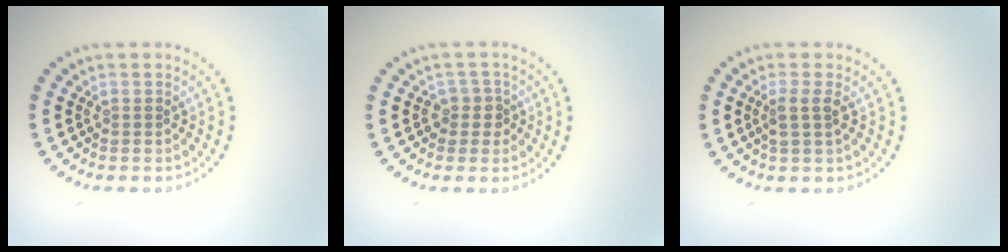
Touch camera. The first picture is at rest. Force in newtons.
{"total": 1.9, "press": 1.6, "slide": 1.1}
{"total": 1.5, "press": 1.2, "slide": 0.8}